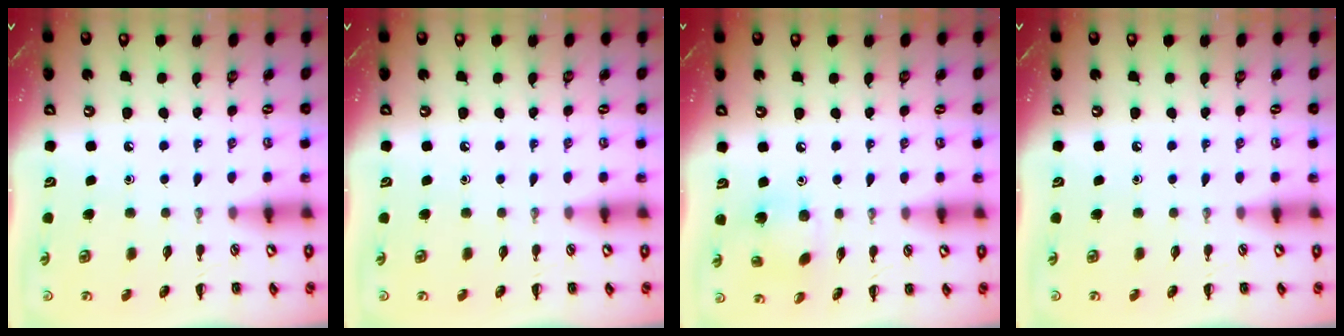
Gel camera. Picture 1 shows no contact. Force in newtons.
{"total": 0.0}
{"total": 2.5, "press": 2.5, "slide": 0.6}
{"total": 0.0}